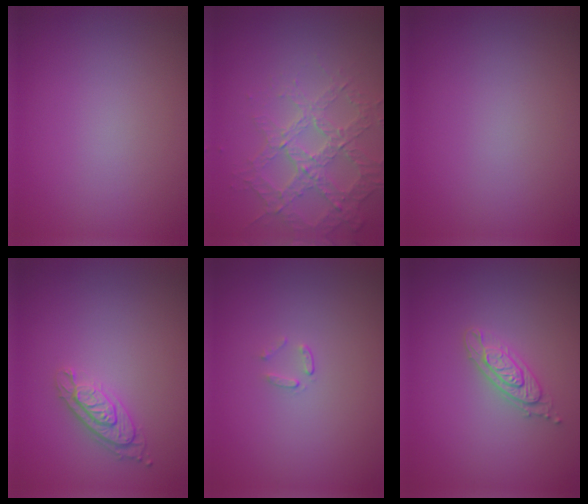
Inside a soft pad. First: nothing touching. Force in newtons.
{"total": 3.6, "press": 3.3, "slide": 1.4}
{"total": 0.0}
{"total": 2.4, "press": 1.9, "slide": 1.4}
{"total": 0.7, "press": 0.4, "slide": 0.6}
{"total": 2.4, "press": 2.2, "slide": 0.8}